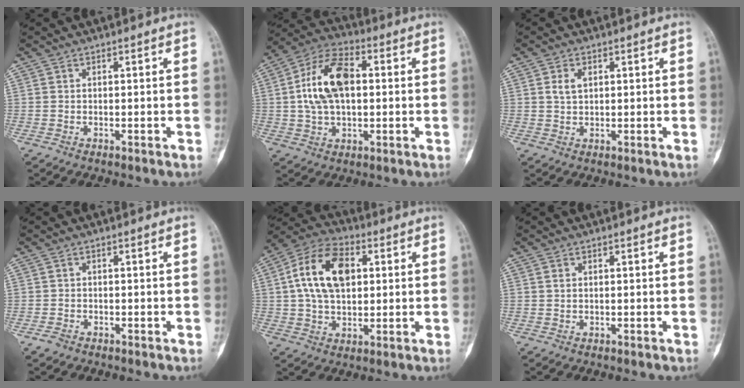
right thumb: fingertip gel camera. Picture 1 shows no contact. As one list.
[{"total": 14.6, "force": [1.5, 8.5, 11.8], "torque": [-0.215, 0.025, 0.022]}, {"total": 2.8, "force": [0.9, 1.7, 2.1], "torque": [-0.036, 0.000, 0.018]}, {"total": 1.5, "force": [-1.1, 1.0, 0.6], "torque": [-0.016, 0.004, -0.019]}, {"total": 14.9, "force": [2.8, 9.3, 11.3], "torque": [-0.194, 0.016, 0.043]}, {"total": 0.7, "force": [0.1, 0.5, 0.5], "torque": [-0.011, 0.000, 0.003]}]